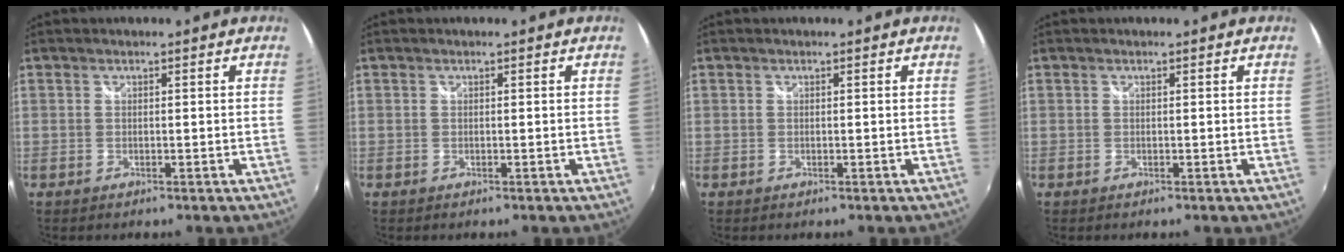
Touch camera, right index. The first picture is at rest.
{"total": 0.0}
{"total": 0.0}
{"total": 0.0}